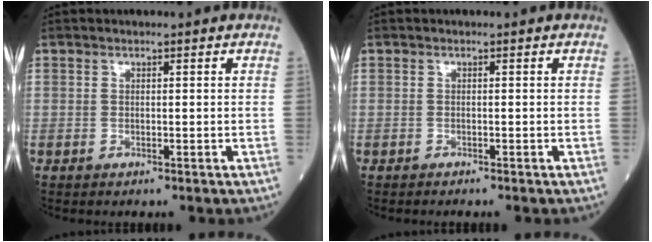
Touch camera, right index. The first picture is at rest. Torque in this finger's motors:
{"motor_torque": [-0.09, -0.25, 0.17, 0.04]}